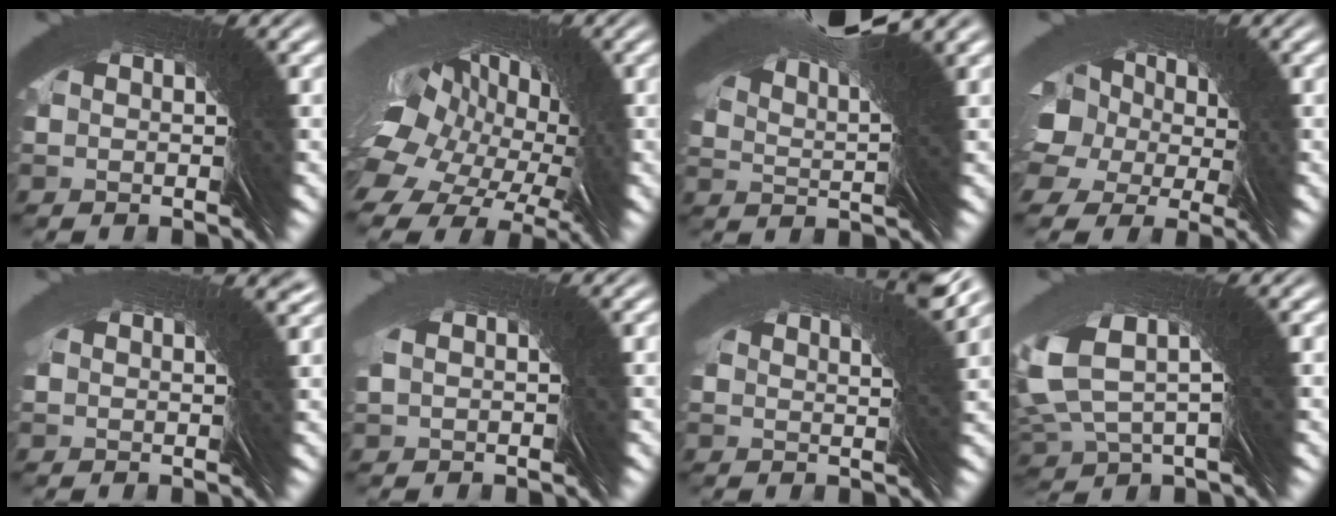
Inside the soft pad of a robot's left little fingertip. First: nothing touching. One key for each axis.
{"total": 7.7, "fx": 1.7, "fy": 5.8, "fz": 4.9, "tx": -0.057, "ty": 0.007, "tz": 0.016}
{"total": 7.2, "fx": 5.7, "fy": -2.6, "fz": 3.7, "tx": -0.067, "ty": 0.058, "tz": 0.081}
{"total": 6.4, "fx": 3.7, "fy": 4.2, "fz": 3.1, "tx": -0.059, "ty": 0.013, "tz": 0.046}
{"total": 3.3, "fx": 0.4, "fy": -2.9, "fz": -1.7, "tx": 0.045, "ty": 0.018, "tz": 0.008}
{"total": 2.1, "fx": 0.8, "fy": -1.6, "fz": -1.0, "tx": 0.025, "ty": 0.018, "tz": 0.009}
{"total": 5.7, "fx": 2.3, "fy": -5.0, "fz": -1.5, "tx": 0.054, "ty": 0.049, "tz": 0.026}
{"total": 3.4, "fx": 2.6, "fy": 1.1, "fz": 1.9, "tx": -0.053, "ty": 0.023, "tz": 0.031}